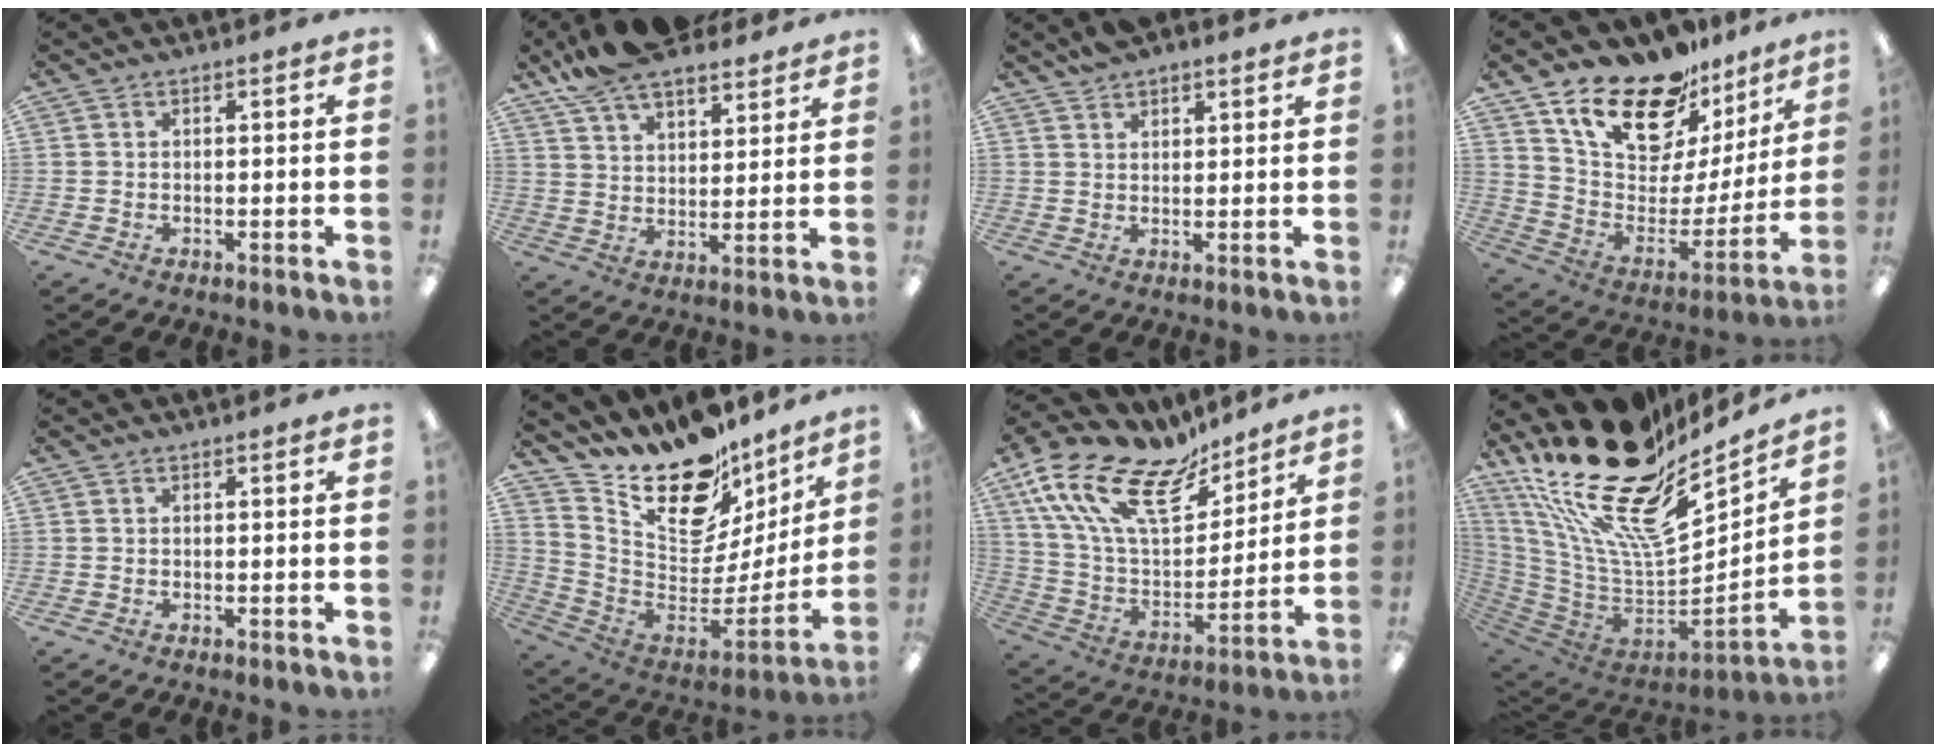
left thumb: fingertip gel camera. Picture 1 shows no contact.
{"total": 11.6, "force": [9.8, 4.1, 4.7], "torque": [-0.097, -0.051, 0.184]}
{"total": 3.3, "force": [2.9, 1.2, 0.7], "torque": [-0.019, -0.008, 0.058]}
{"total": 21.4, "force": [16.9, 9.1, 9.5], "torque": [-0.176, -0.114, 0.302]}
{"total": 0.0}
{"total": 19.8, "force": [15.0, 9.8, 8.6], "torque": [-0.139, -0.119, 0.268]}
{"total": 21.4, "force": [12.9, 10.4, 13.4], "torque": [-0.287, -0.081, 0.227]}
{"total": 28.5, "force": [17.0, 12.9, 19.0], "torque": [-0.334, -0.138, 0.302]}